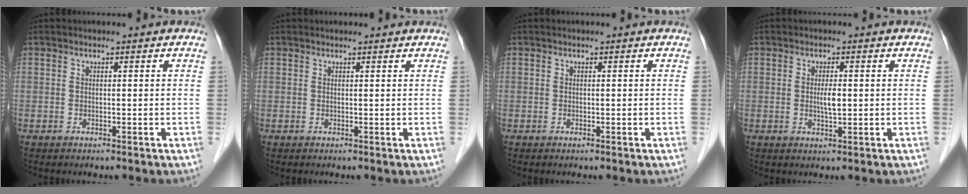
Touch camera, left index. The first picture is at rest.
{"total": 1.9, "force": [1.8, 0.1, 0.5], "torque": [-0.011, 0.011, 0.020]}
{"total": 0.0}
{"total": 2.3, "force": [0.0, 0.4, 2.2], "torque": [-0.044, -0.002, -0.001]}